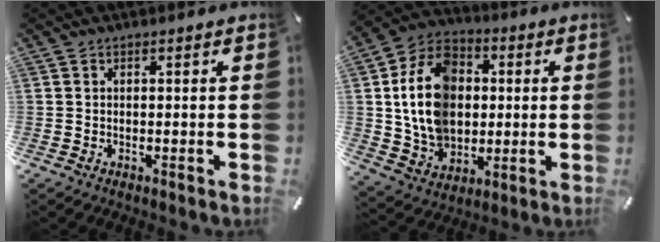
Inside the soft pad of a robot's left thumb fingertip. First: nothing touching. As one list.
[{"total": 16.8, "force": [0.9, 13.7, 9.7], "torque": [-0.209, 0.015, 0.022]}]